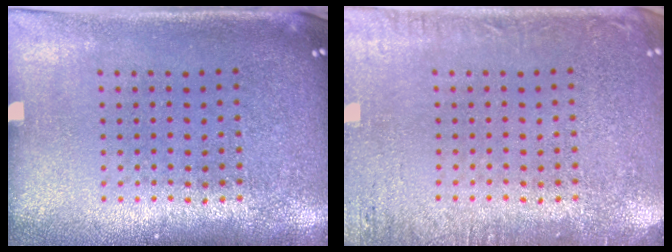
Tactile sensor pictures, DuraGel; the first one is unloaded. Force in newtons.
{"total": 2.5, "press": 2.5, "slide": 0.3}